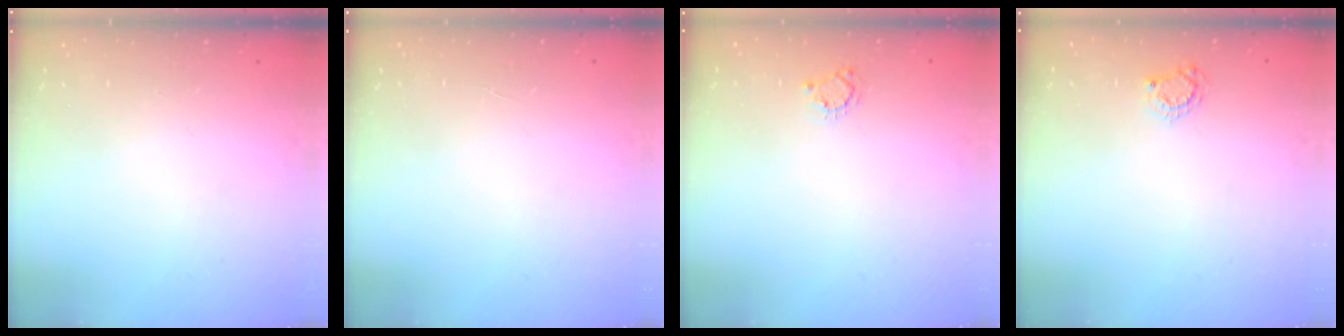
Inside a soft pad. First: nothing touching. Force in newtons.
{"total": 1.3, "press": 1.3, "slide": 0.1}
{"total": 4.0, "press": 4.0, "slide": 0.5}
{"total": 4.0, "press": 4.0, "slide": 0.5}